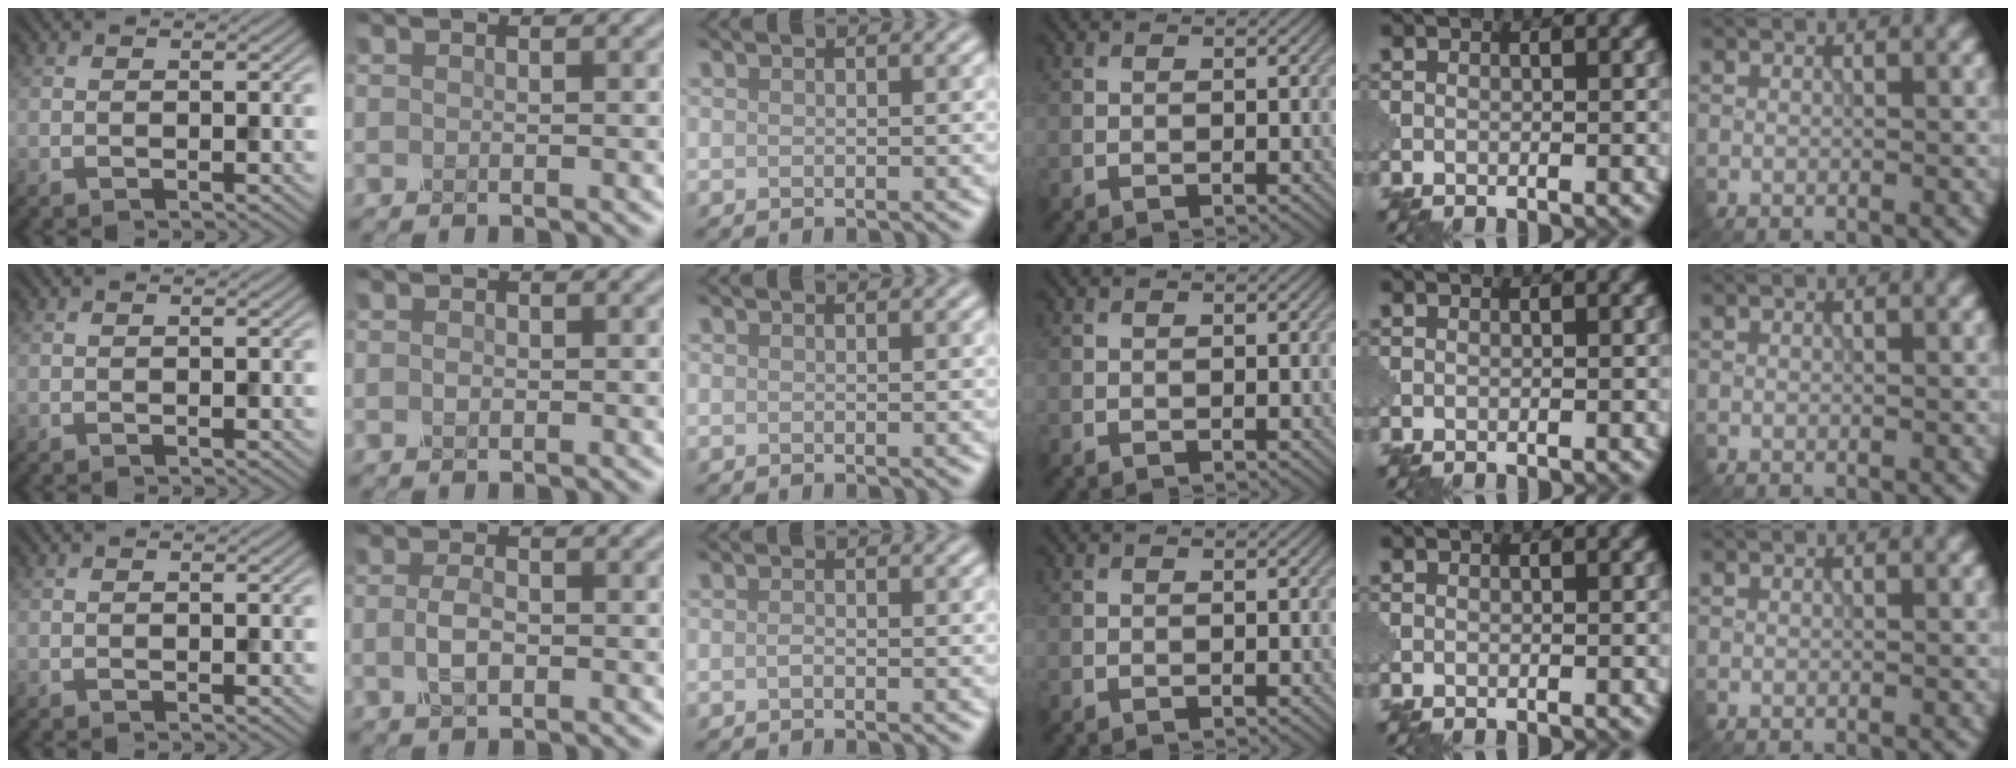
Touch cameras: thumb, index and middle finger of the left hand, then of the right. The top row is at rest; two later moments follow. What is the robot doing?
{"motion": "close", "object": "eyeshadow palette"}